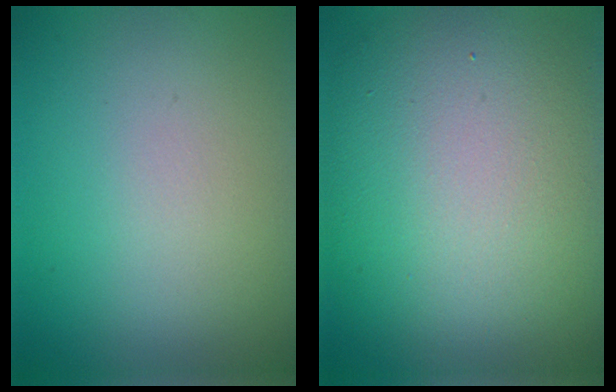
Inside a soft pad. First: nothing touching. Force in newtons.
{"total": 14.5, "press": 14.5, "slide": 0.5}